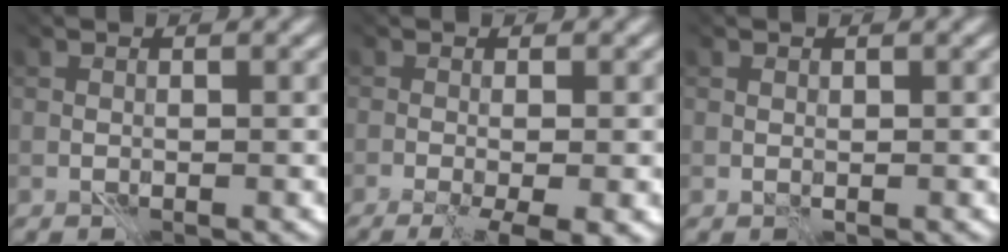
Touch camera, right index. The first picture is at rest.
{"total": 7.1, "force": [-2.9, 2.4, 5.9], "torque": [-0.078, 0.010, -0.037]}
{"total": 0.0}